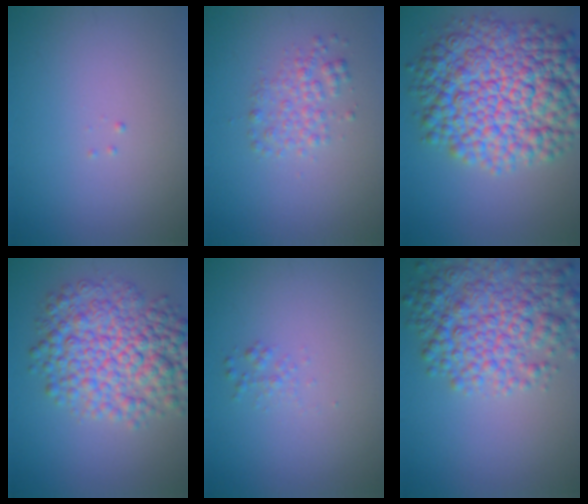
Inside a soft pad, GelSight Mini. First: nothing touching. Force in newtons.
{"total": 2.2, "press": 2.2, "slide": 0.0}
{"total": 13.2, "press": 13.2, "slide": 0.2}
{"total": 8.6, "press": 8.6, "slide": 0.0}
{"total": 0.9, "press": 0.9, "slide": 0.1}
{"total": 7.6, "press": 7.6, "slide": 0.2}